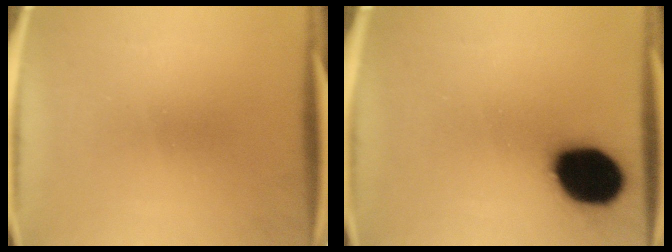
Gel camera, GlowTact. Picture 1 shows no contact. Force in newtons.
{"total": 19.1}